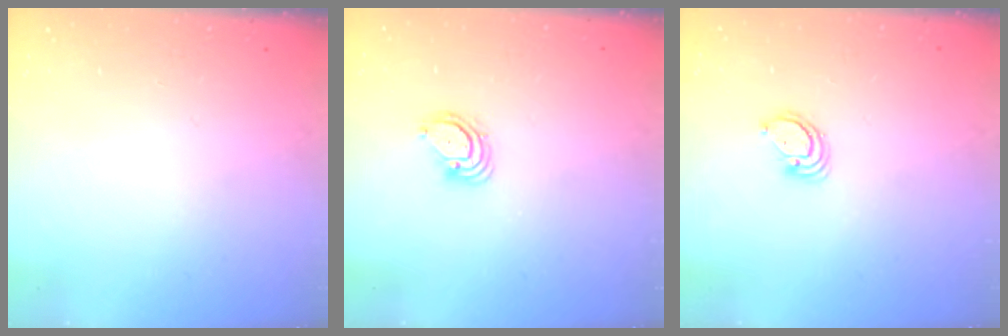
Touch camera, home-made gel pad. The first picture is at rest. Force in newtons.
{"total": 3.9, "press": 3.9, "slide": 0.4}
{"total": 4.0, "press": 4.0, "slide": 0.2}